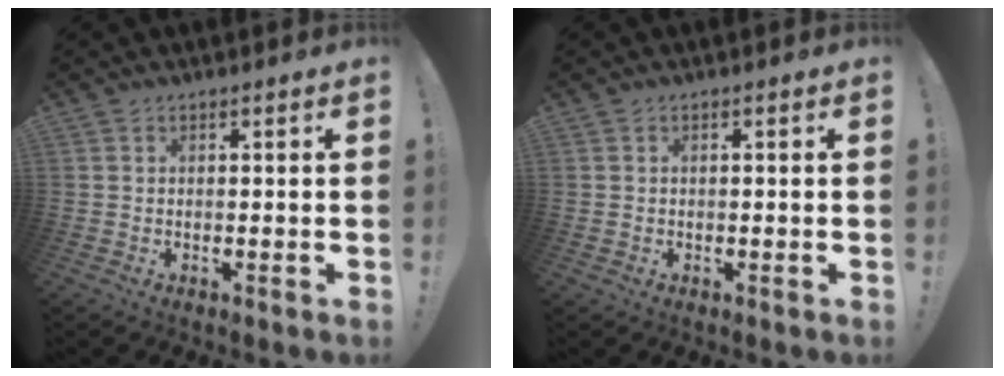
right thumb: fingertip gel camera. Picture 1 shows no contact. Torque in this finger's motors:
{"motor_torque": [-0.31, -0.32, 0.17, -0.10, 0.03]}